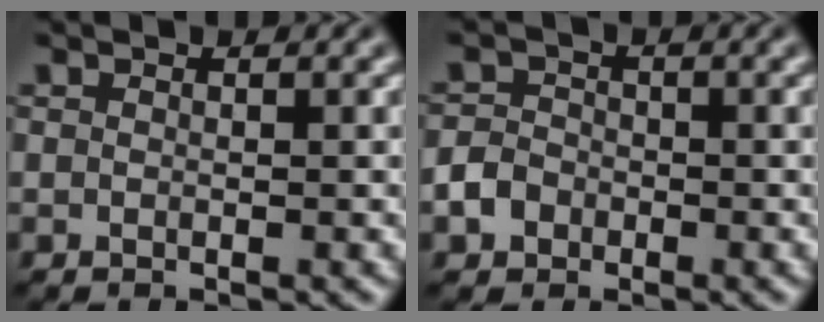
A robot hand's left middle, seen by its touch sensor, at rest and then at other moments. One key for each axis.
{"total": 2.3, "fx": -1.0, "fy": 1.9, "fz": 0.8, "tx": -0.012, "ty": 0.002, "tz": -0.024}